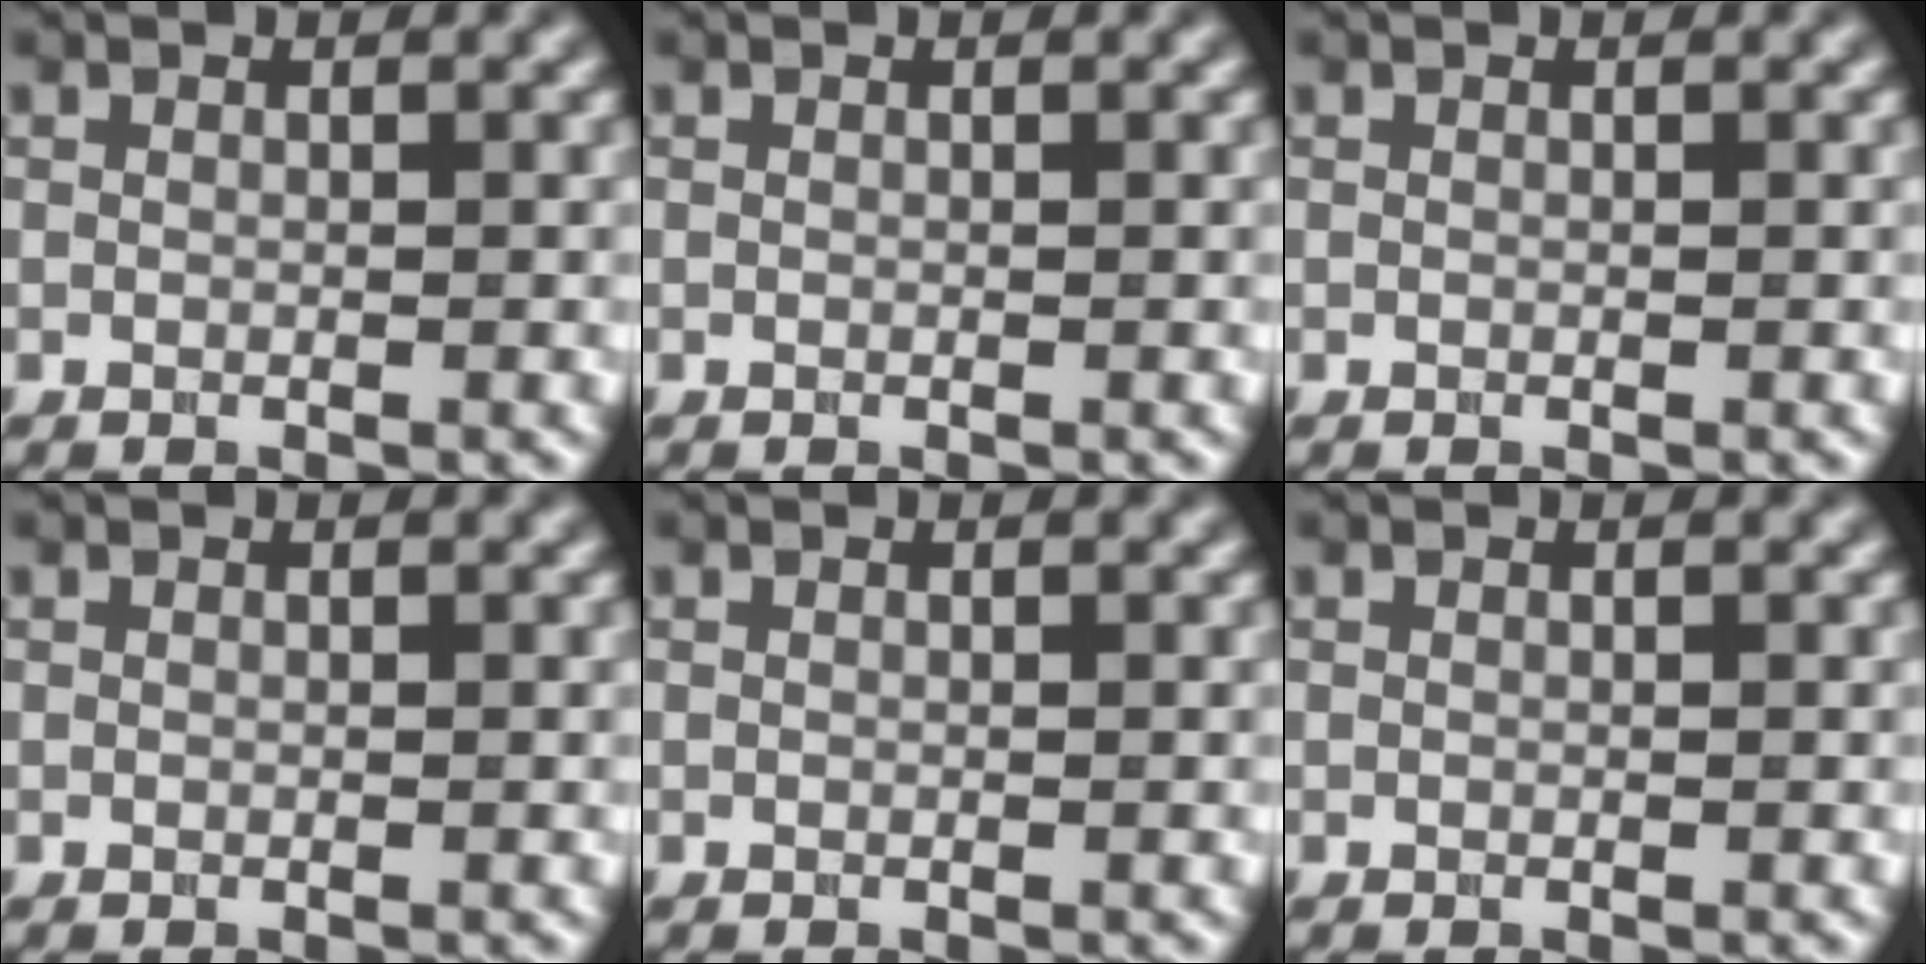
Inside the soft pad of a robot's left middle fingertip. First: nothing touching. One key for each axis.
{"total": 0.0}
{"total": 0.0}
{"total": 0.0}
{"total": 0.0}
{"total": 0.0}